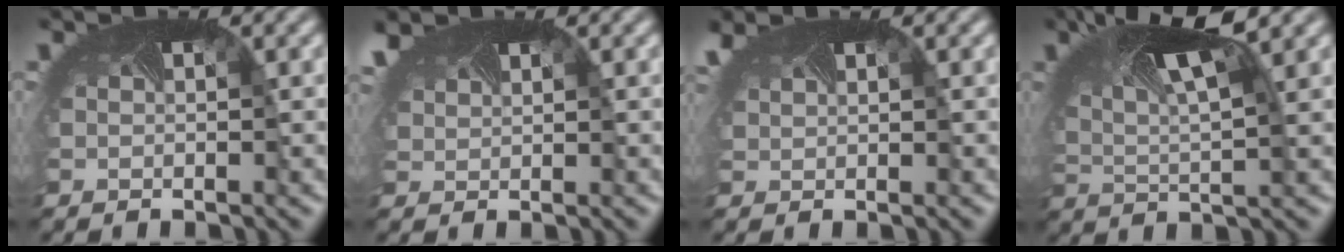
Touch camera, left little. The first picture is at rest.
{"total": 2.4, "force": [1.9, 1.0, 1.2], "torque": [-0.050, -0.003, 0.039]}
{"total": 2.4, "force": [1.6, 0.8, 1.5], "torque": [-0.052, 0.000, 0.036]}
{"total": 6.7, "force": [3.8, 1.8, 5.2], "torque": [-0.135, -0.006, 0.075]}